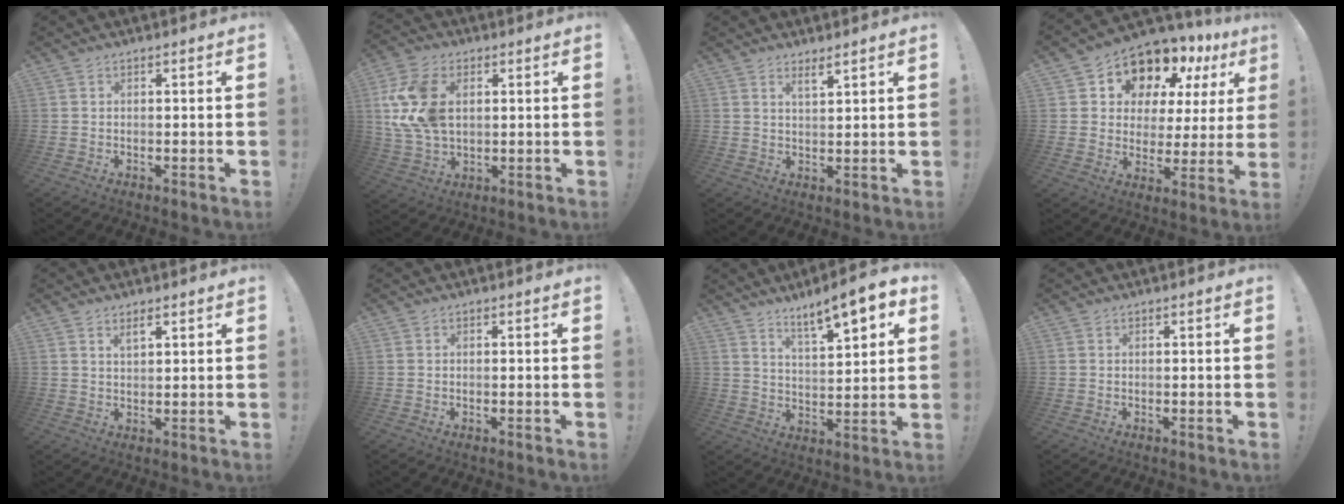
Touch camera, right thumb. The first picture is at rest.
{"total": 15.5, "force": [3.1, 10.4, 11.0], "torque": [-0.214, -0.007, 0.061]}
{"total": 3.1, "force": [2.5, 0.4, 1.7], "torque": [-0.028, -0.014, 0.043]}
{"total": 12.7, "force": [9.8, 7.0, 4.0], "torque": [-0.060, -0.088, 0.180]}
{"total": 3.0, "force": [2.1, 1.0, 1.8], "torque": [-0.016, -0.016, 0.033]}
{"total": 0.0}
{"total": 11.2, "force": [7.9, 1.9, 7.7], "torque": [-0.110, -0.056, 0.127]}
{"total": 0.0}